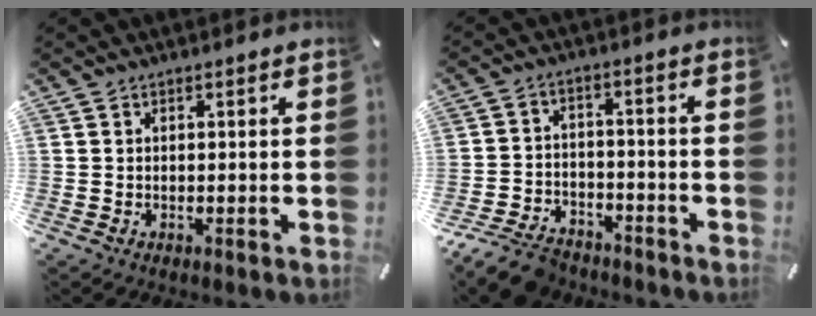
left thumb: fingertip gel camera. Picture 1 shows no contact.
{"total": 8.9, "force": [-7.2, 4.1, 3.2], "torque": [-0.056, 0.037, -0.135]}